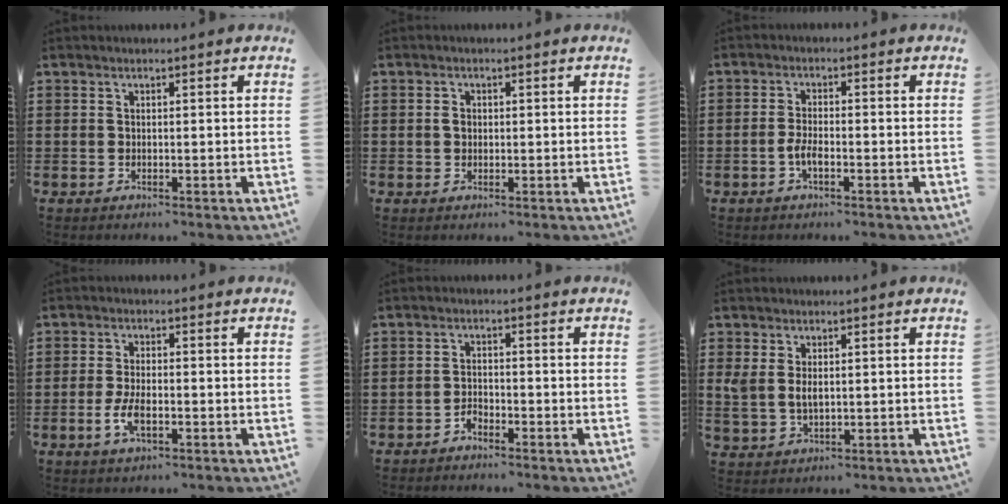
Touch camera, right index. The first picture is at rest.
{"total": 1.0, "force": [0.0, 0.8, 0.6], "torque": [-0.014, 0.004, 0.000]}
{"total": 2.8, "force": [-1.2, 0.8, 2.4], "torque": [-0.058, -0.003, -0.026]}
{"total": 4.4, "force": [-1.5, 1.9, 3.6], "torque": [-0.082, -0.003, -0.031]}
{"total": 1.9, "force": [-1.8, 0.8, 0.2], "torque": [-0.010, 0.002, -0.038]}
{"total": 3.4, "force": [0.7, 2.0, 2.6], "torque": [-0.064, 0.005, 0.010]}